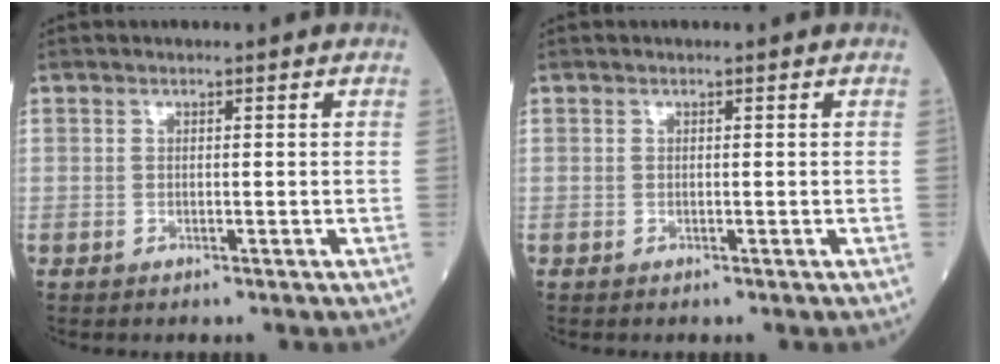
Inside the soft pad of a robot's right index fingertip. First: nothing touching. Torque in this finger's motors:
{"motor_torque": [0.04, 0.03, -0.06, -0.01]}